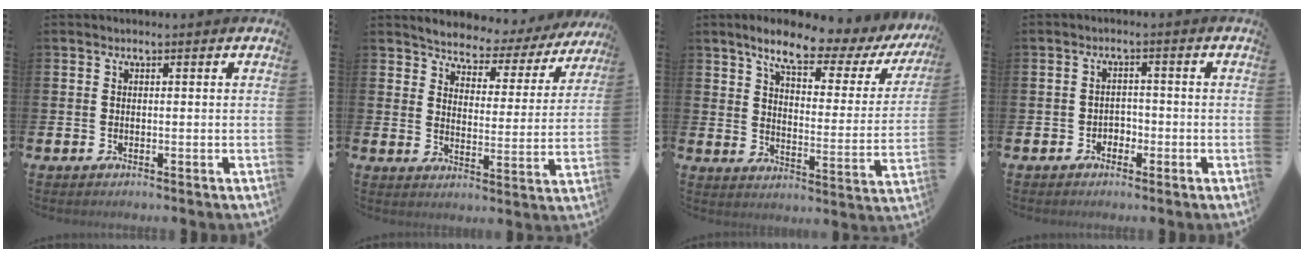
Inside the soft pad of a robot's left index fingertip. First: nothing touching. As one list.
[{"total": 4.1, "force": [4.0, 1.2, 0.1], "torque": [-0.033, -0.038, 0.061]}, {"total": 7.9, "force": [6.3, 1.9, 4.2], "torque": [-0.093, -0.042, 0.098]}, {"total": 1.8, "force": [-1.2, 1.3, 0.3], "torque": [-0.011, 0.003, -0.029]}]